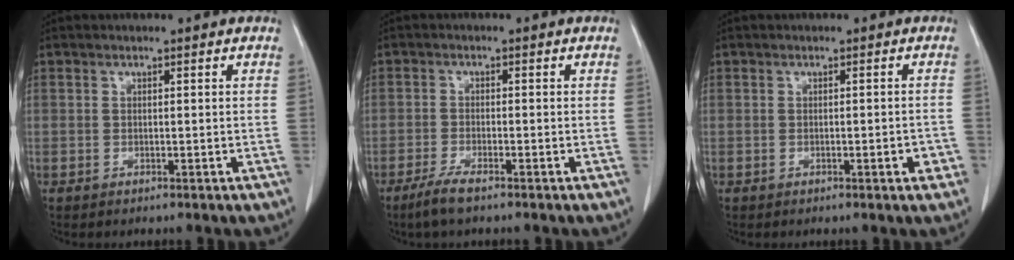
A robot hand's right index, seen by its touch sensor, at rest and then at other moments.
{"total": 3.3, "force": [-2.3, 0.3, 2.3], "torque": [-0.049, -0.006, -0.049]}
{"total": 2.1, "force": [-0.9, 0.5, 1.8], "torque": [-0.021, 0.000, -0.012]}